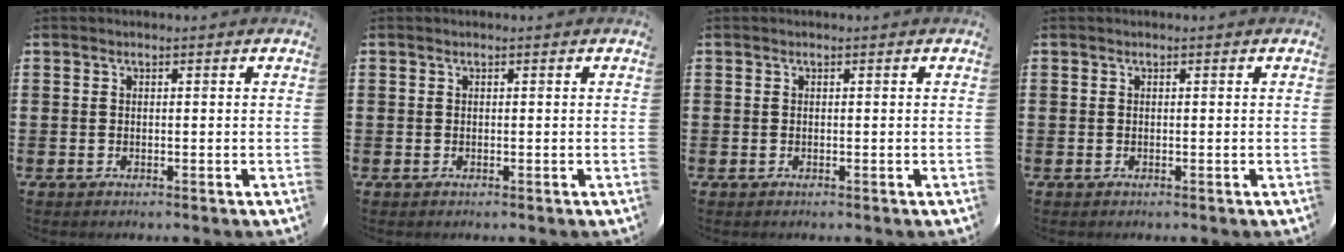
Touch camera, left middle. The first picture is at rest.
{"total": 0.0}
{"total": 0.0}
{"total": 0.0}